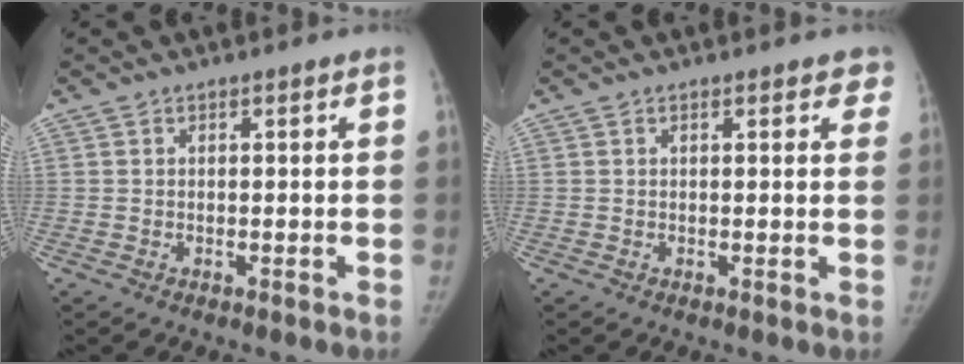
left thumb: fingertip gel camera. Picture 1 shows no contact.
{"total": 3.2, "force": [2.3, 1.3, 1.8], "torque": [0.011, 0.000, 0.017]}